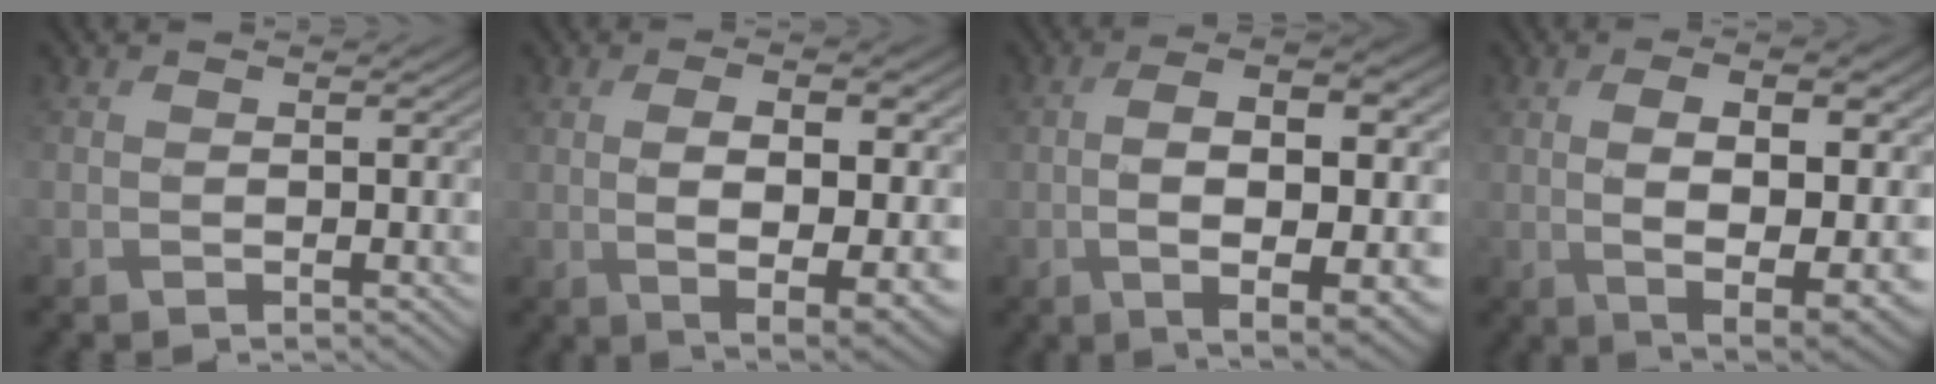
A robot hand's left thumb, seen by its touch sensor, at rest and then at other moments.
{"total": 10.5, "force": [1.0, 4.5, 9.4], "torque": [-0.155, -0.009, 0.020]}
{"total": 11.2, "force": [-0.6, 4.1, 10.4], "torque": [-0.189, -0.007, -0.006]}
{"total": 12.1, "force": [1.3, 5.2, 10.8], "torque": [-0.176, -0.006, 0.020]}